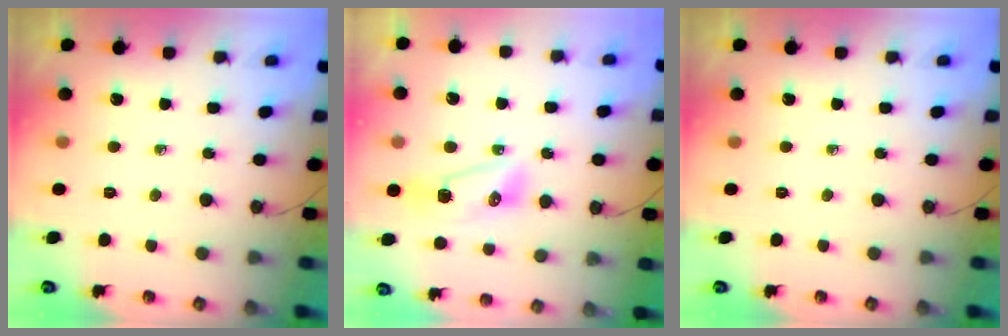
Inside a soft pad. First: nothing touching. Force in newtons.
{"total": 17.9, "press": 10.9, "slide": 14.2}
{"total": 0.0}